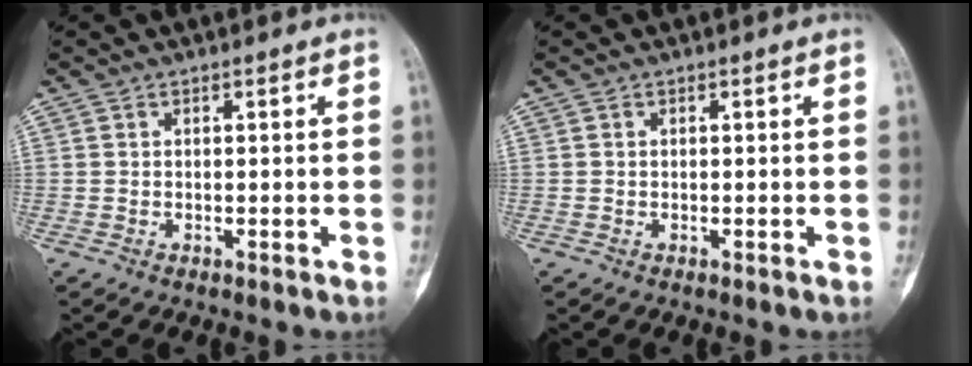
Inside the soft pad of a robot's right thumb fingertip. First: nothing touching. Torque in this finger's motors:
{"motor_torque": [0.26, 0.03, 0.13, 0.34, 0.06]}